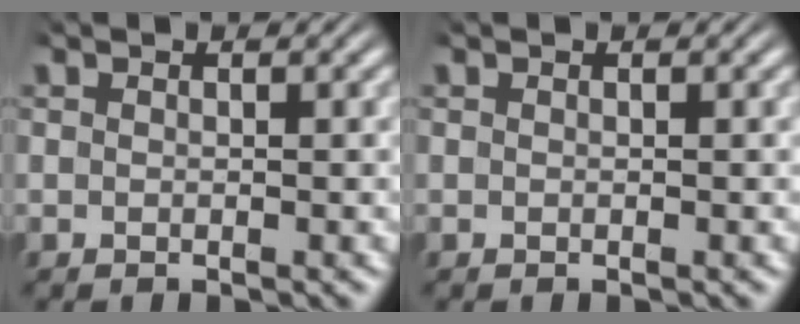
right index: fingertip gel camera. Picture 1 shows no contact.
{"total": 0.0}